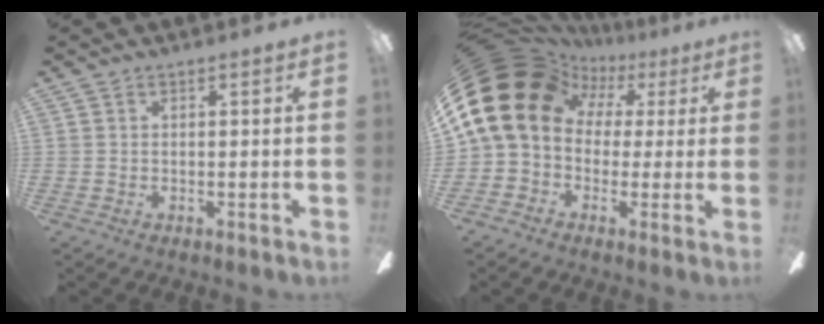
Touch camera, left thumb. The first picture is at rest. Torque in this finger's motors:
{"motor_torque": [-0.20, 1.74, 2.26, -0.52, 0.54]}